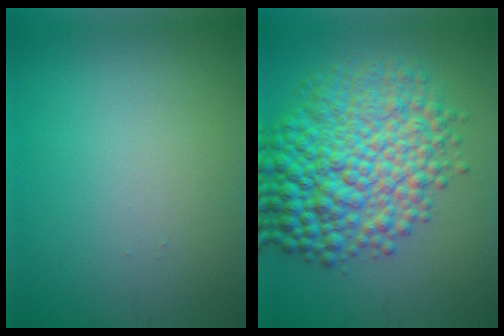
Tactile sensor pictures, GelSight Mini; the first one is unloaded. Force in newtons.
{"total": 10.1, "press": 10.1, "slide": 0.1}